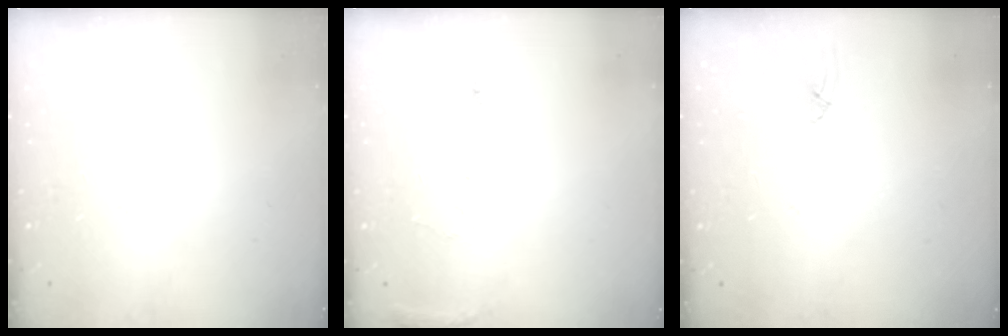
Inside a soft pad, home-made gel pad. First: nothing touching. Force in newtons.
{"total": 6.9, "press": 6.9, "slide": 0.7}
{"total": 3.5, "press": 3.5, "slide": 0.4}